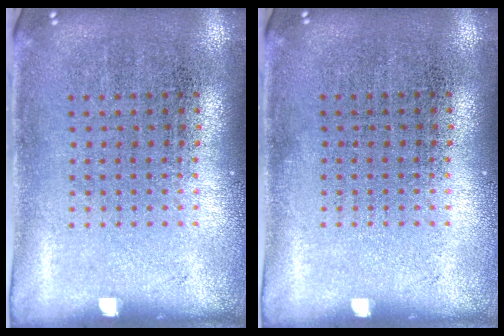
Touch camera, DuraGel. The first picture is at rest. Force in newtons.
{"total": 0.0}